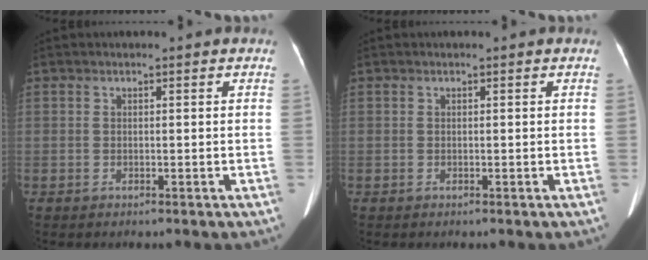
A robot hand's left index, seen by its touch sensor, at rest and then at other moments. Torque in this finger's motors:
{"motor_torque": [0.02, 0.00, 0.00, 0.00]}